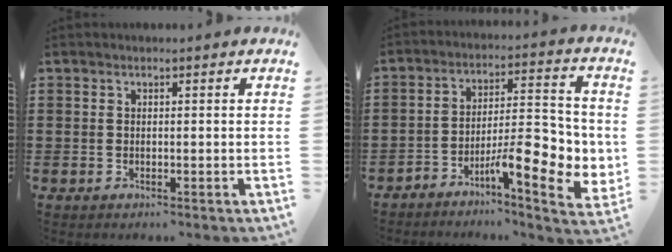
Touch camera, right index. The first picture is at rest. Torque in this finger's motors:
{"motor_torque": [2.14, 0.00, 0.46, 0.15]}